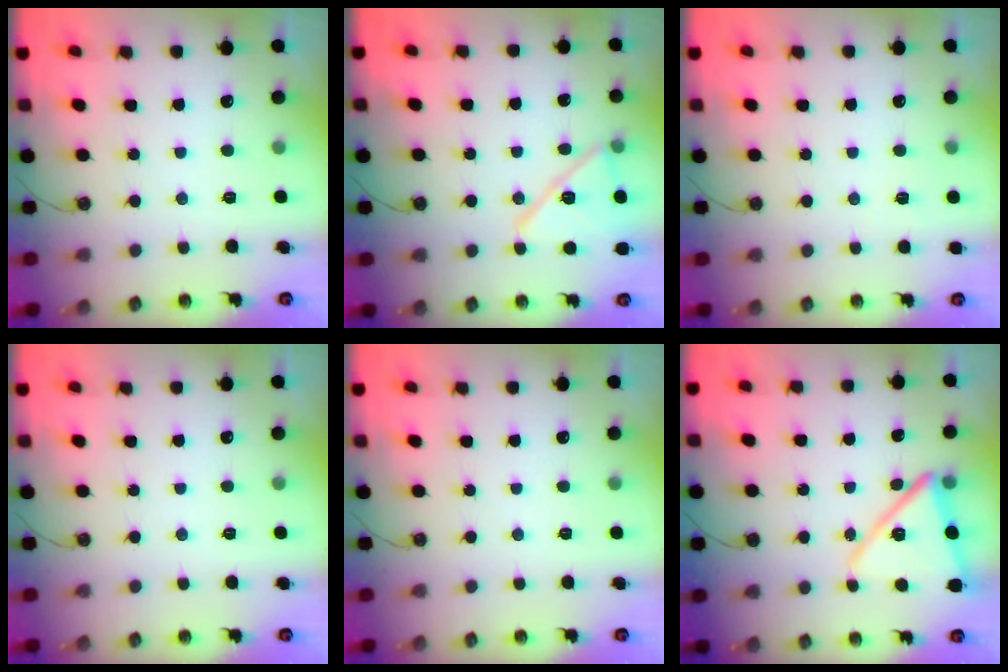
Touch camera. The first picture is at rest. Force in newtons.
{"total": 13.5, "press": 12.3, "slide": 5.6}
{"total": 2.4, "press": 2.3, "slide": 0.6}
{"total": 0.0}
{"total": 0.0}
{"total": 14.5, "press": 14.5, "slide": 1.2}